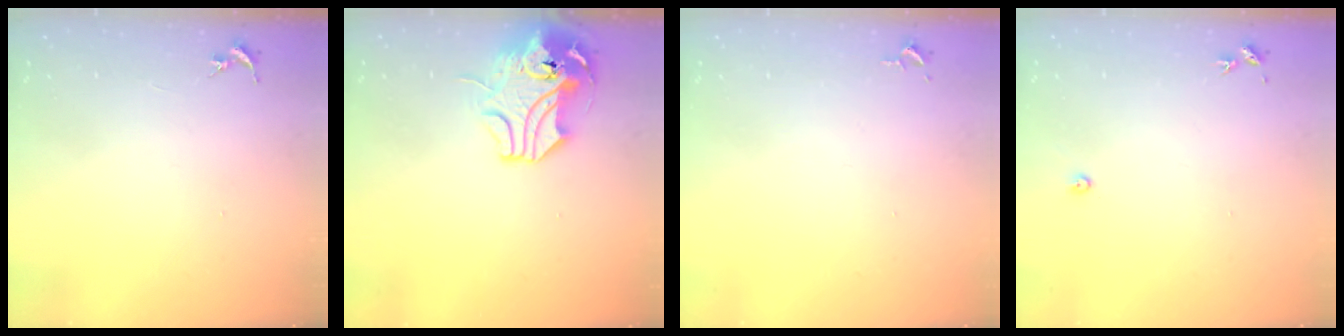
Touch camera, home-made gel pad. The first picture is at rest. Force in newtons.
{"total": 12.0, "press": 11.8, "slide": 2.2}
{"total": 2.6, "press": 2.6, "slide": 0.4}
{"total": 2.2, "press": 2.2, "slide": 0.3}